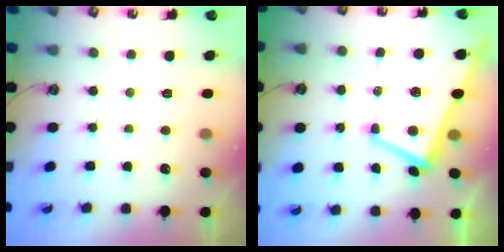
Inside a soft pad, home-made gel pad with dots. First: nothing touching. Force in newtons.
{"total": 1.4, "press": 1.1, "slide": 0.9}